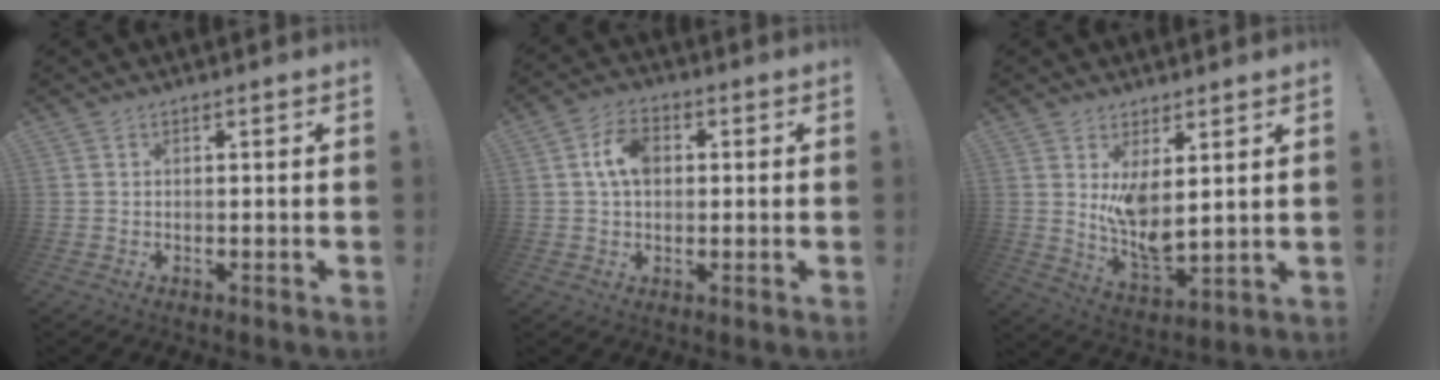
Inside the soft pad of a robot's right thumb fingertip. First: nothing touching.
{"total": 8.0, "force": [1.4, 5.4, 5.8], "torque": [-0.110, 0.013, 0.028]}
{"total": 8.9, "force": [4.4, 3.3, 7.0], "torque": [-0.118, -0.039, 0.085]}